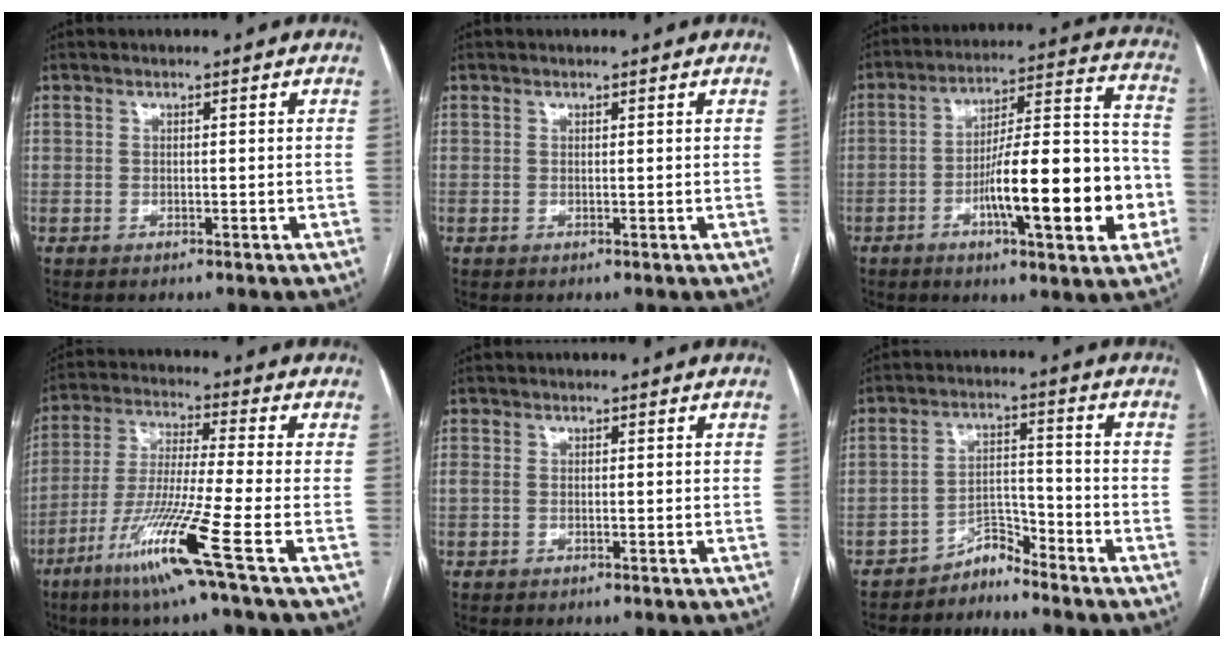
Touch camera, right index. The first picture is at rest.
{"total": 0.0}
{"total": 19.1, "force": [-5.6, 3.3, 18.0], "torque": [-0.260, 0.017, -0.080]}
{"total": 13.5, "force": [-6.8, -1.9, 11.5], "torque": [-0.231, -0.037, -0.133]}
{"total": 1.1, "force": [-0.2, 0.6, 0.9], "torque": [-0.028, 0.007, 0.000]}
{"total": 3.9, "force": [-3.8, 0.8, 0.1], "torque": [0.011, 0.008, -0.067]}